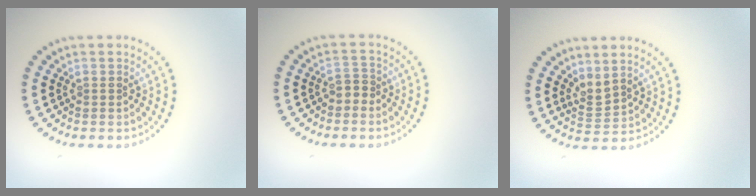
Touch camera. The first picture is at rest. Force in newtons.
{"total": 1.0, "press": 0.8, "slide": 0.5}
{"total": 1.9, "press": 1.3, "slide": 1.4}